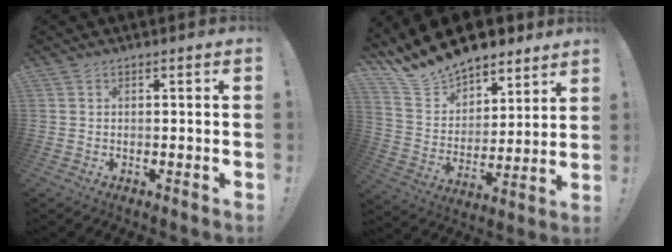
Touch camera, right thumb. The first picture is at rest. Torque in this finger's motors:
{"motor_torque": [-0.43, 1.09, 0.36, 0.36, 0.03]}